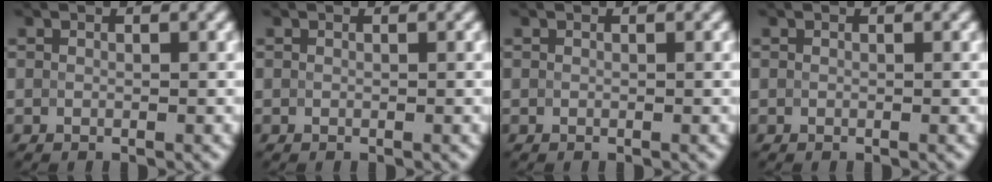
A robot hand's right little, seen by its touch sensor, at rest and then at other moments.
{"total": 0.0}
{"total": 0.0}
{"total": 0.0}